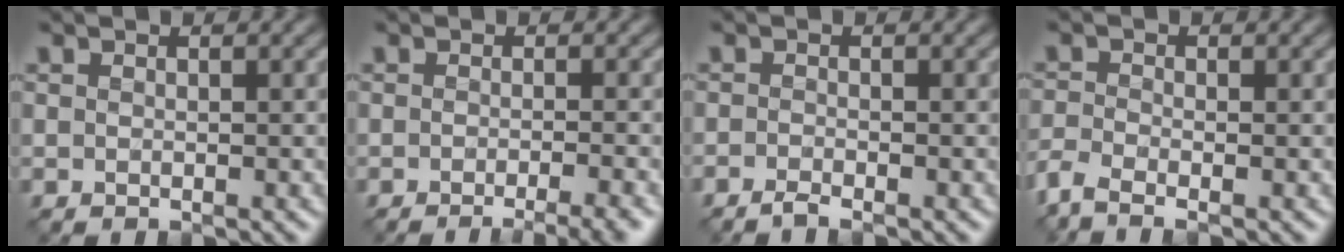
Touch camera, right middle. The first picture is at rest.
{"total": 3.6, "force": [-2.4, 0.4, 2.7], "torque": [-0.030, -0.003, -0.035]}
{"total": 1.0, "force": [-0.9, -0.2, 0.4], "torque": [-0.012, 0.000, -0.020]}
{"total": 2.7, "force": [-2.1, 0.7, 1.5], "torque": [-0.043, -0.007, -0.060]}